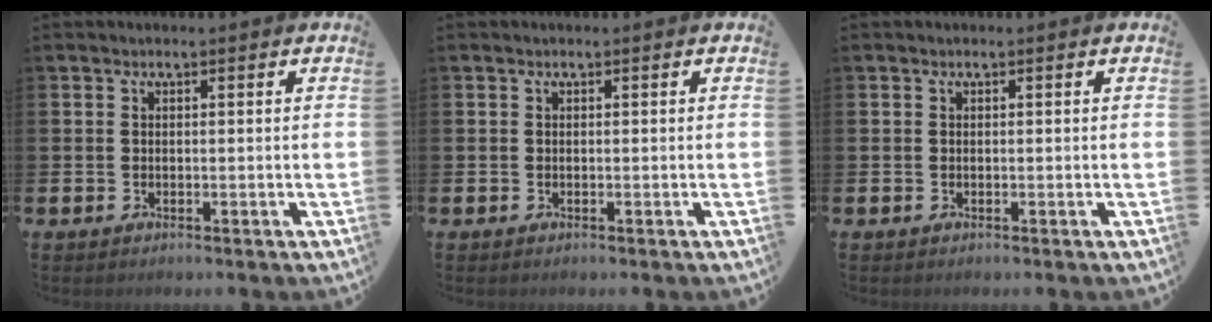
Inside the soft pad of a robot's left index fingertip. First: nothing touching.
{"total": 0.0}
{"total": 0.0}